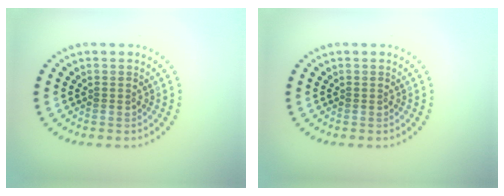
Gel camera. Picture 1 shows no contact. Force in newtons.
{"total": 0.0}